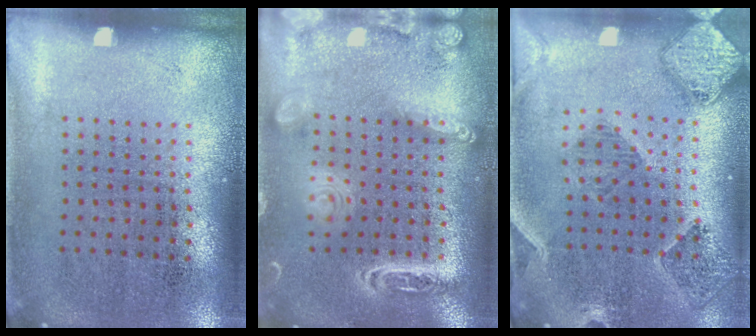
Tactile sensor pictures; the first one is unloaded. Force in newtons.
{"total": 2.1, "press": 2.1, "slide": 0.1}
{"total": 1.6, "press": 1.6, "slide": 0.3}